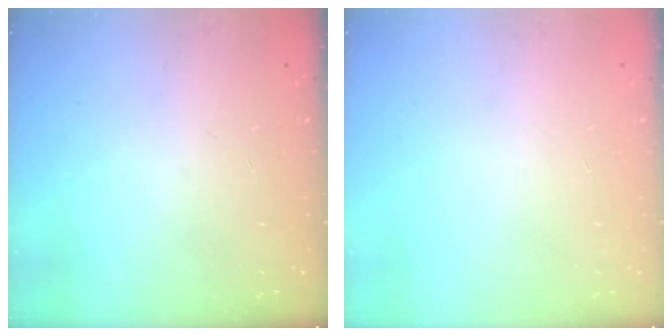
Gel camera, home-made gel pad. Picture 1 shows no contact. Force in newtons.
{"total": 0.0}